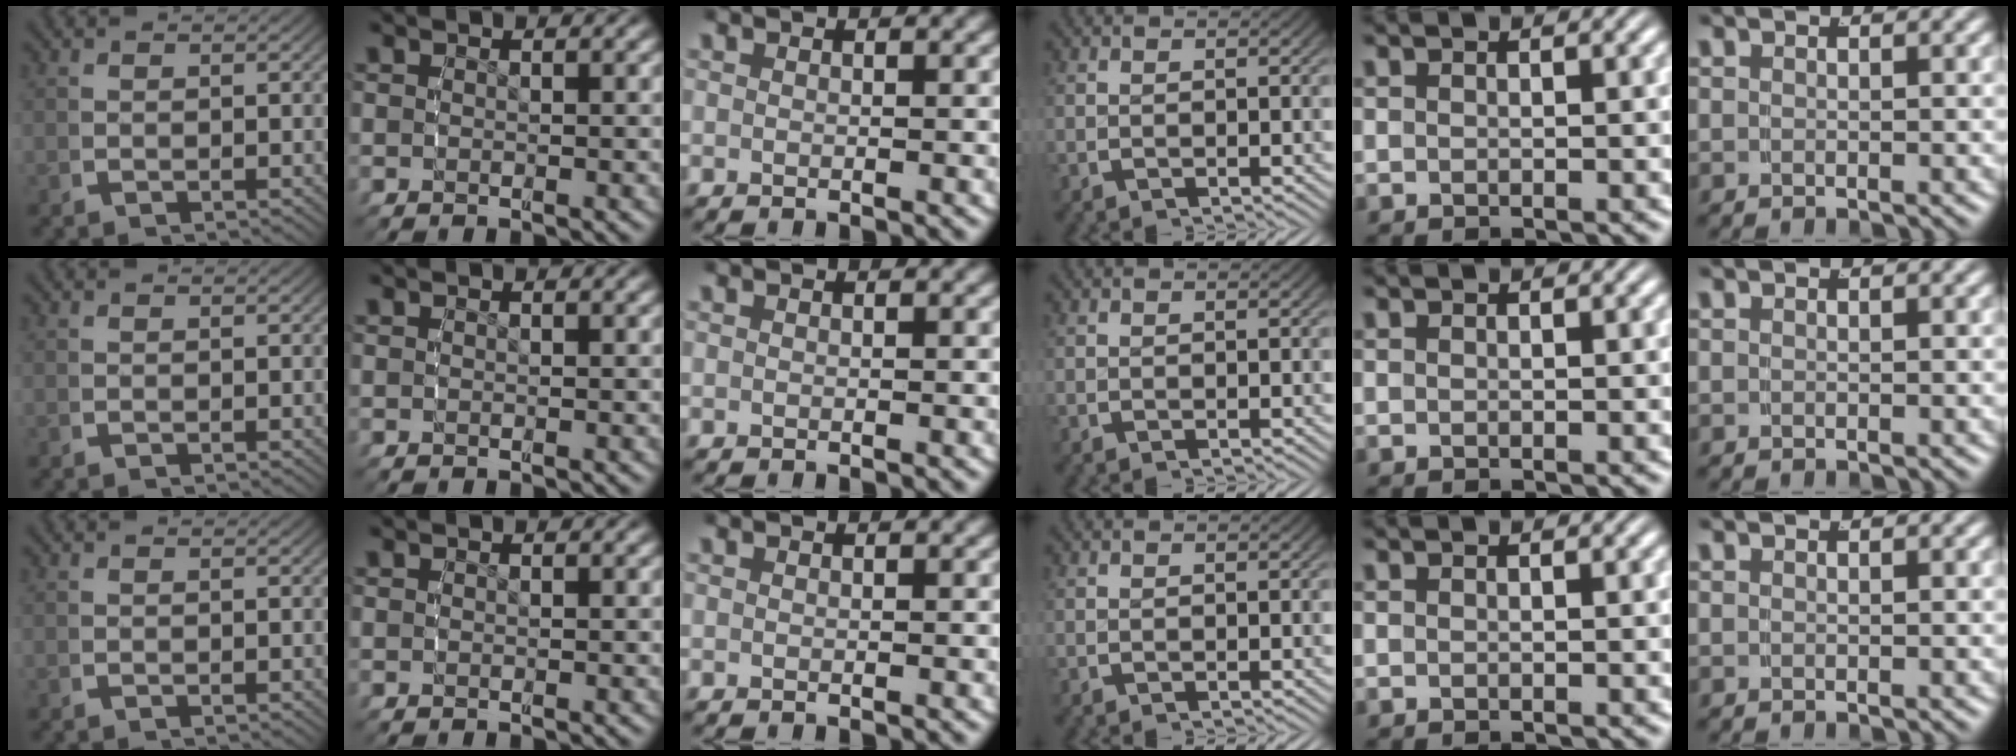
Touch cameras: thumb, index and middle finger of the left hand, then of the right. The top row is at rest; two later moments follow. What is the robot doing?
{"motion": "reach", "object": "coat"}